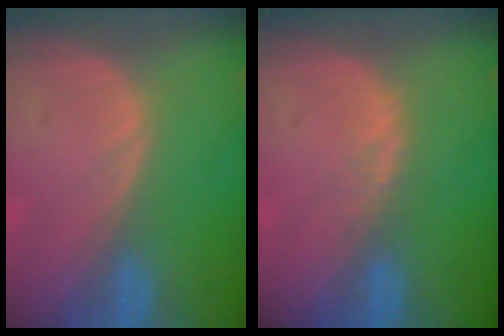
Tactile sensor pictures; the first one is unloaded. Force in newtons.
{"total": 1.0, "press": 1.0, "slide": 0.2}